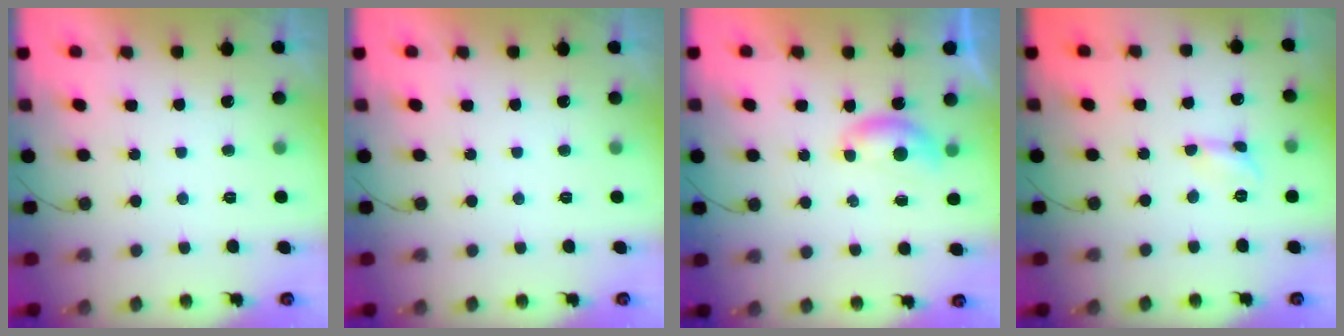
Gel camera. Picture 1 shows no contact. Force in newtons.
{"total": 0.0}
{"total": 4.8, "press": 4.8, "slide": 0.4}
{"total": 2.5, "press": 2.5, "slide": 0.3}